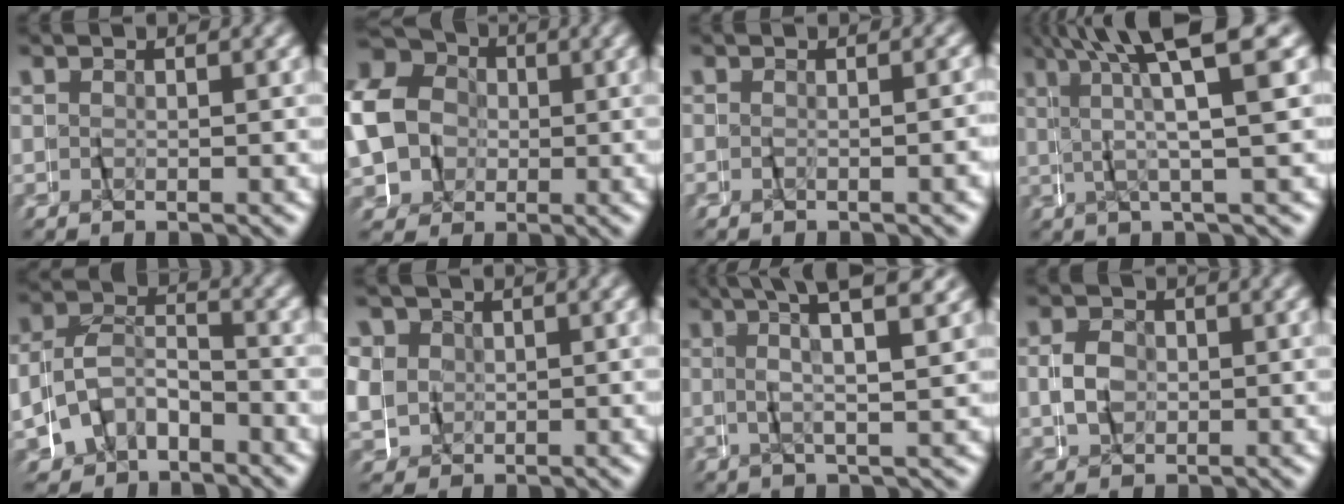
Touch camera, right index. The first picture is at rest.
{"total": 14.2, "force": [2.8, 12.3, 6.4], "torque": [-0.150, 0.002, 0.023]}
{"total": 1.1, "force": [-0.7, -0.8, 0.2], "torque": [-0.008, 0.002, -0.011]}
{"total": 7.4, "force": [3.9, -0.1, 6.3], "torque": [-0.115, 0.024, 0.050]}
{"total": 6.1, "force": [-2.8, 5.2, 1.8], "torque": [-0.060, -0.004, -0.059]}
{"total": 5.9, "force": [0.3, 5.6, 2.1], "torque": [-0.069, -0.016, 0.008]}
{"total": 5.7, "force": [3.4, 0.2, 4.6], "torque": [-0.085, 0.021, 0.047]}
{"total": 1.7, "force": [-0.4, 1.5, 0.7], "torque": [-0.017, 0.005, -0.008]}